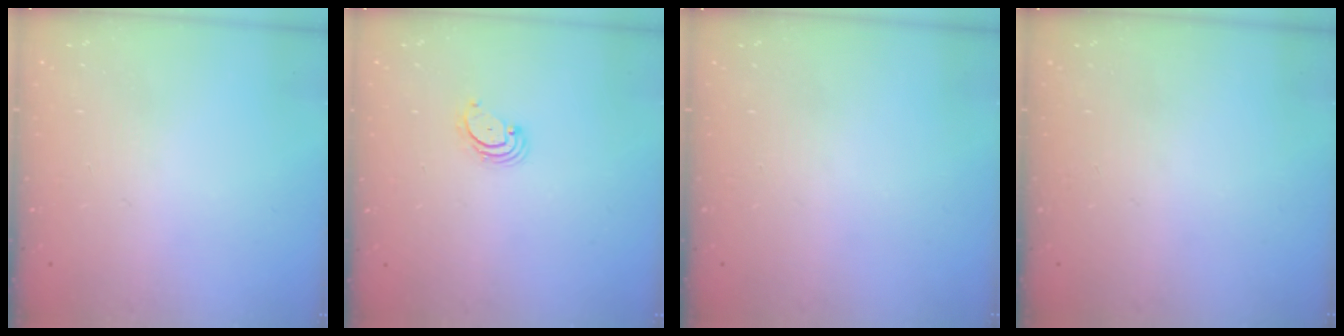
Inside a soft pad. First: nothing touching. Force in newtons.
{"total": 2.7, "press": 2.7, "slide": 0.3}
{"total": 0.0}
{"total": 0.0}